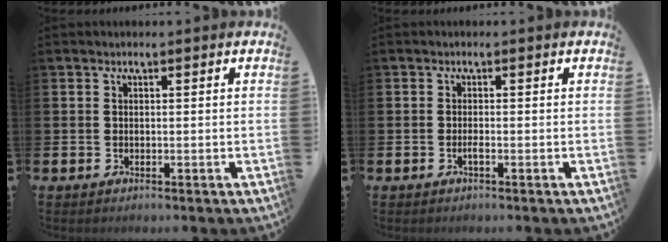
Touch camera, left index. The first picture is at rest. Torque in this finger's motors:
{"motor_torque": [0.04, 0.04, 0.00, 0.02]}